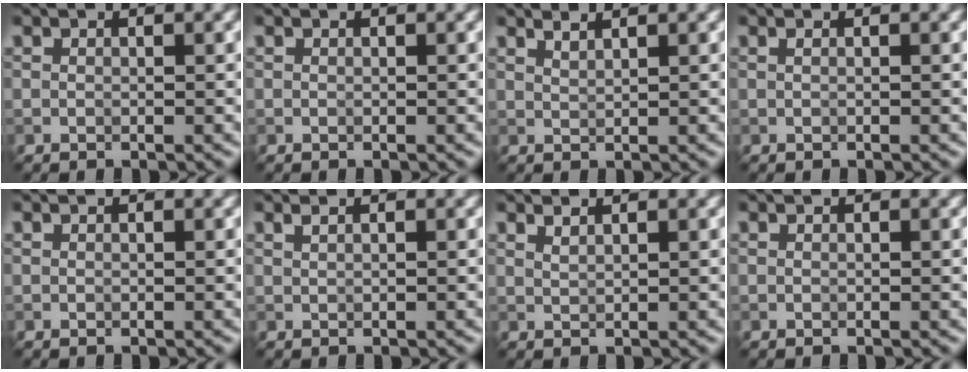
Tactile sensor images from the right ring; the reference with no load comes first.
{"total": 0.0}
{"total": 1.6, "force": [1.3, 0.5, 0.8], "torque": [-0.003, 0.003, 0.013]}
{"total": 0.5, "force": [0.1, 0.2, 0.5], "torque": [-0.009, 0.003, 0.000]}
{"total": 0.0}
{"total": 0.9, "force": [0.6, 0.3, 0.5], "torque": [-0.009, 0.000, 0.007]}
{"total": 1.2, "force": [1.0, 0.4, 0.6], "torque": [-0.007, 0.002, 0.013]}
{"total": 0.0}